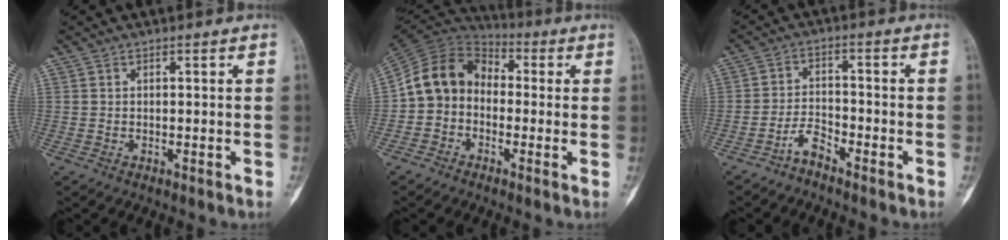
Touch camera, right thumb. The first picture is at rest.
{"total": 11.1, "force": [-1.0, 9.3, 6.0], "torque": [-0.092, 0.043, -0.037]}
{"total": 3.6, "force": [-3.1, 1.1, 1.5], "torque": [-0.028, 0.020, -0.062]}